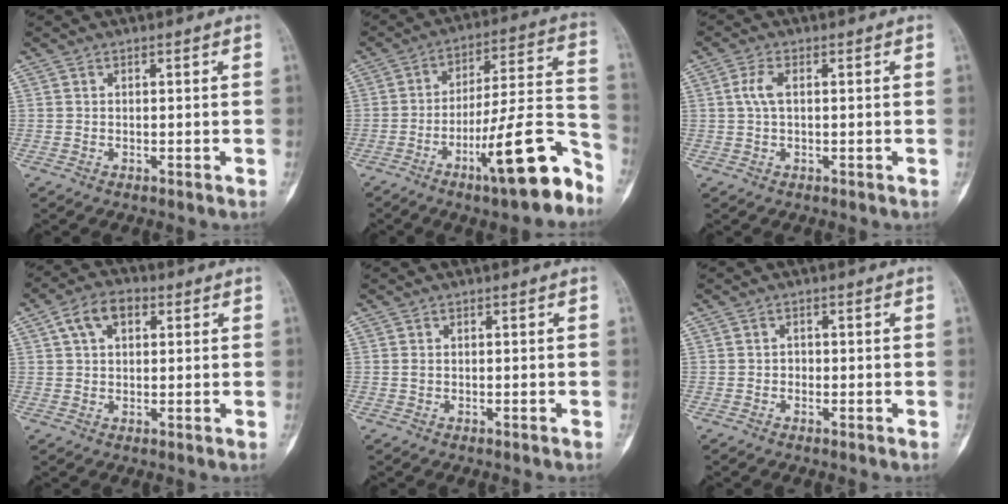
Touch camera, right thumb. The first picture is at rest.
{"total": 18.0, "force": [-10.5, 3.6, 14.2], "torque": [-0.210, 0.083, -0.163]}
{"total": 3.0, "force": [0.4, 1.3, 2.7], "torque": [-0.068, 0.005, 0.006]}
{"total": 6.7, "force": [2.5, 4.2, 4.7], "torque": [-0.074, 0.015, 0.039]}
{"total": 0.6, "force": [-0.1, 0.3, 0.5], "torque": [-0.013, 0.002, 0.001]}
{"total": 0.9, "force": [-0.3, 0.8, 0.3], "torque": [0.003, 0.005, -0.009]}